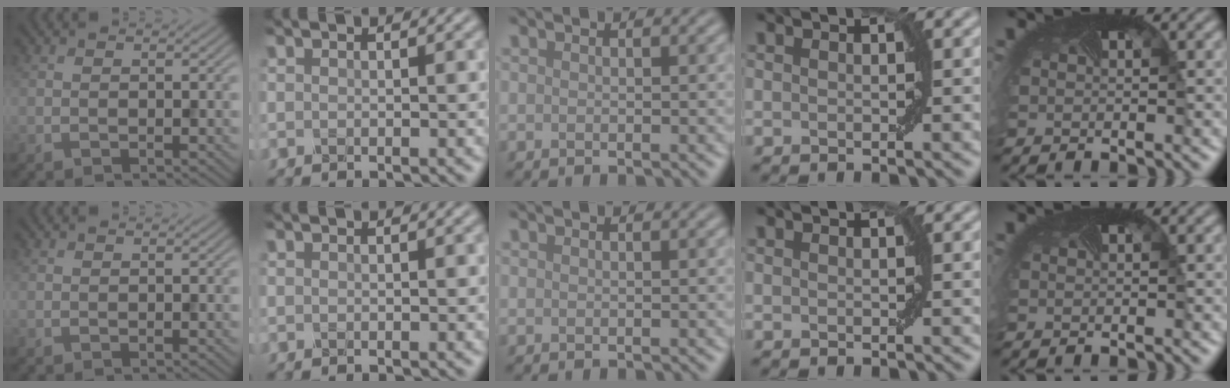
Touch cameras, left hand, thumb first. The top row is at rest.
{}